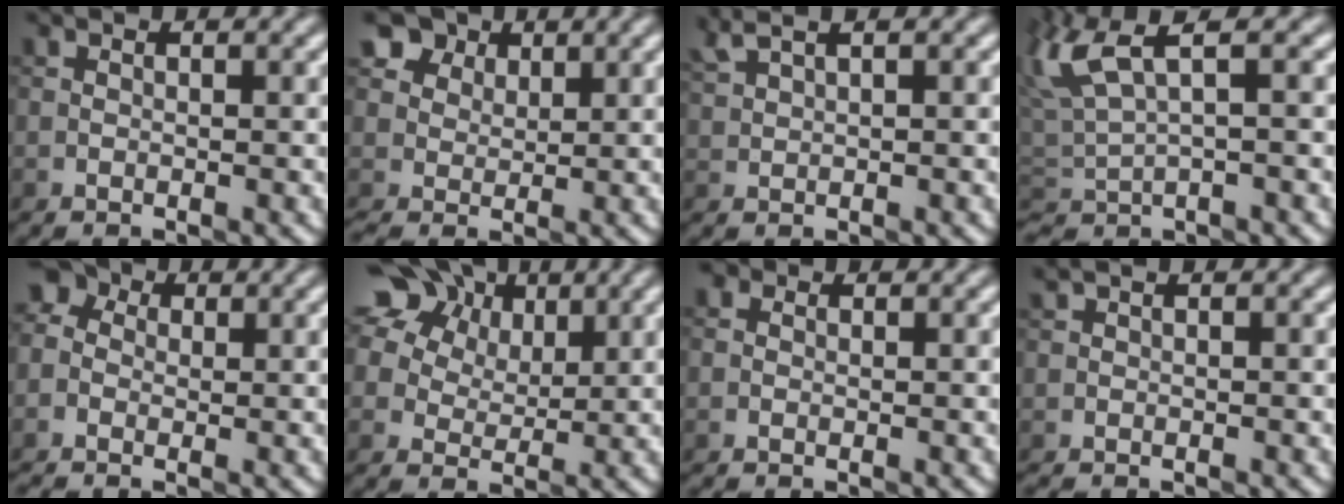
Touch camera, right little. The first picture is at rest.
{"total": 4.4, "force": [2.6, 3.0, 1.9], "torque": [-0.038, 0.011, 0.036]}
{"total": 2.5, "force": [2.0, 0.7, 1.4], "torque": [-0.019, 0.016, 0.033]}
{"total": 5.0, "force": [2.8, 1.2, 4.0], "torque": [-0.099, 0.009, 0.059]}
{"total": 4.0, "force": [-0.5, 3.4, 2.0], "torque": [-0.041, 0.020, -0.027]}
{"total": 12.4, "force": [7.3, 8.1, 5.9], "torque": [-0.112, 0.040, 0.123]}
{"total": 0.8, "force": [-0.1, 0.7, 0.3], "torque": [-0.004, 0.002, -0.011]}
{"total": 0.7, "force": [-0.7, 0.1, 0.1], "torque": [0.005, -0.003, -0.009]}